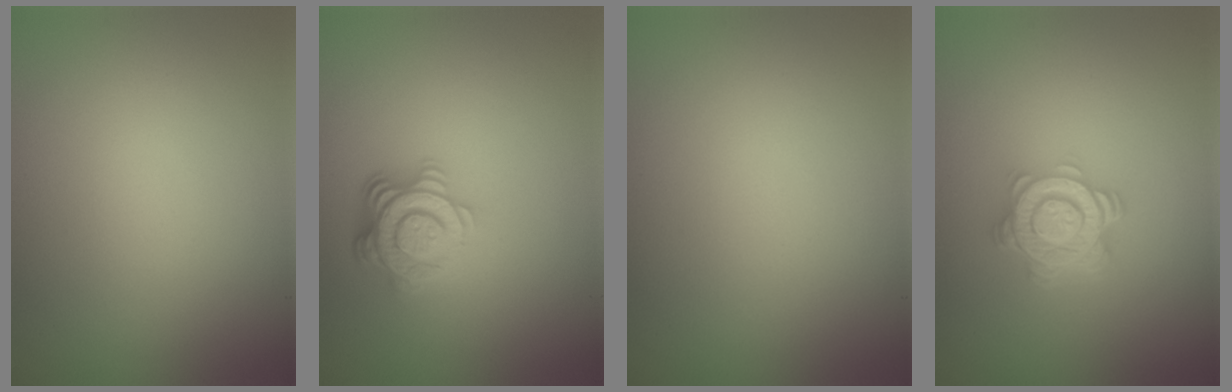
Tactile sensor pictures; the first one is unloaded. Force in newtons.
{"total": 4.9, "press": 3.5, "slide": 3.4}
{"total": 0.0}
{"total": 4.7, "press": 3.6, "slide": 2.9}